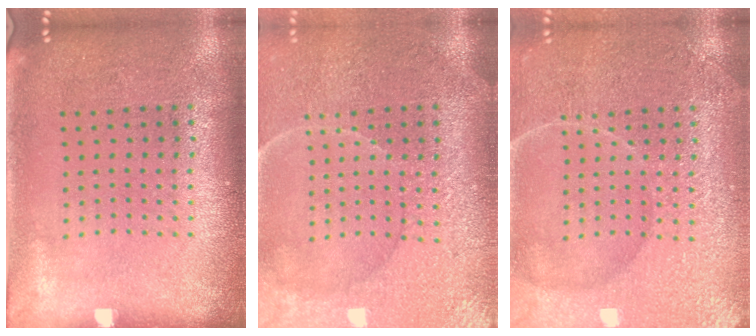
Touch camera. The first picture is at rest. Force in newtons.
{"total": 3.7, "press": 3.5, "slide": 1.1}
{"total": 6.6, "press": 6.5, "slide": 0.9}